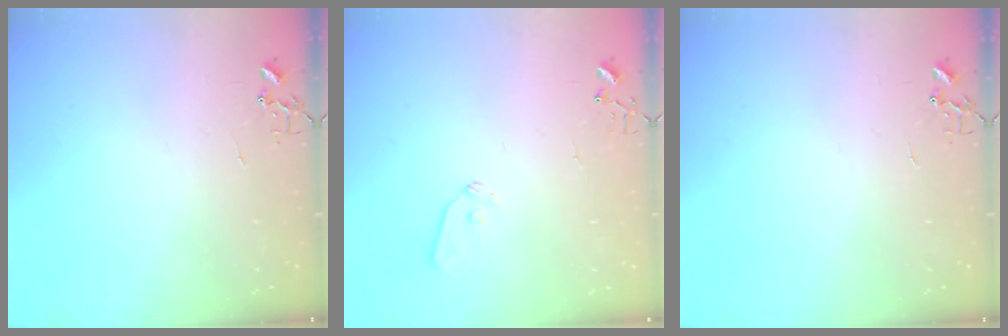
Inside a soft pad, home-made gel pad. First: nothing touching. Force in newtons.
{"total": 6.0, "press": 5.9, "slide": 0.8}
{"total": 0.0}